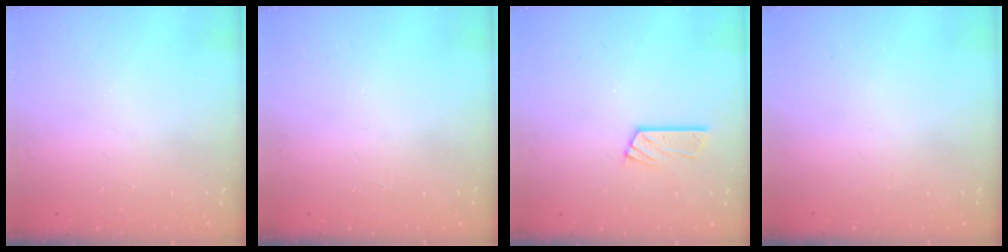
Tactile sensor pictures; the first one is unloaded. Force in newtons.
{"total": 0.0}
{"total": 6.9, "press": 6.9, "slide": 0.6}
{"total": 0.0}